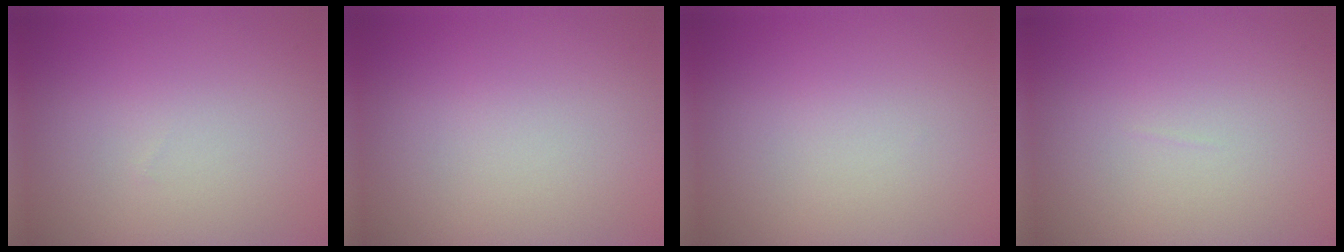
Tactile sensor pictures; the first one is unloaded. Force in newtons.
{"total": 0.0}
{"total": 0.0}
{"total": 0.0}